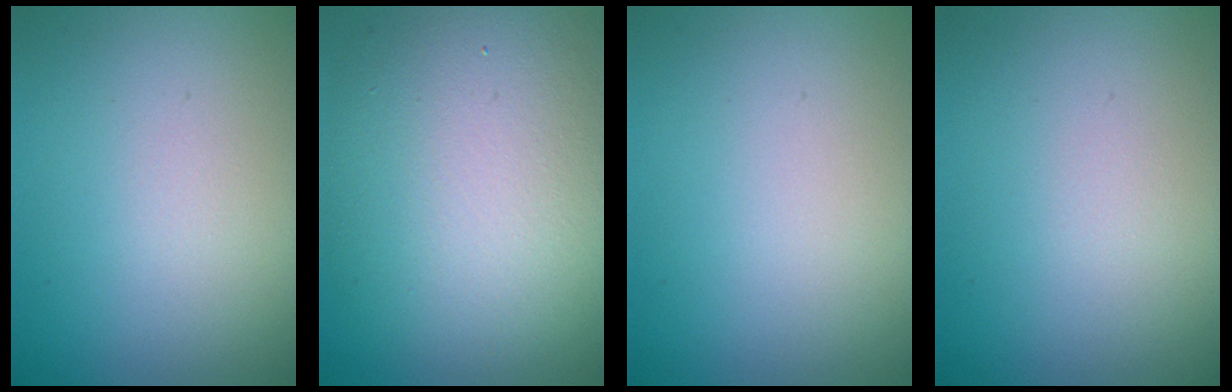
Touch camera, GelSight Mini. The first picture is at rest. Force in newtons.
{"total": 12.3, "press": 12.2, "slide": 1.0}
{"total": 0.0}
{"total": 0.0}